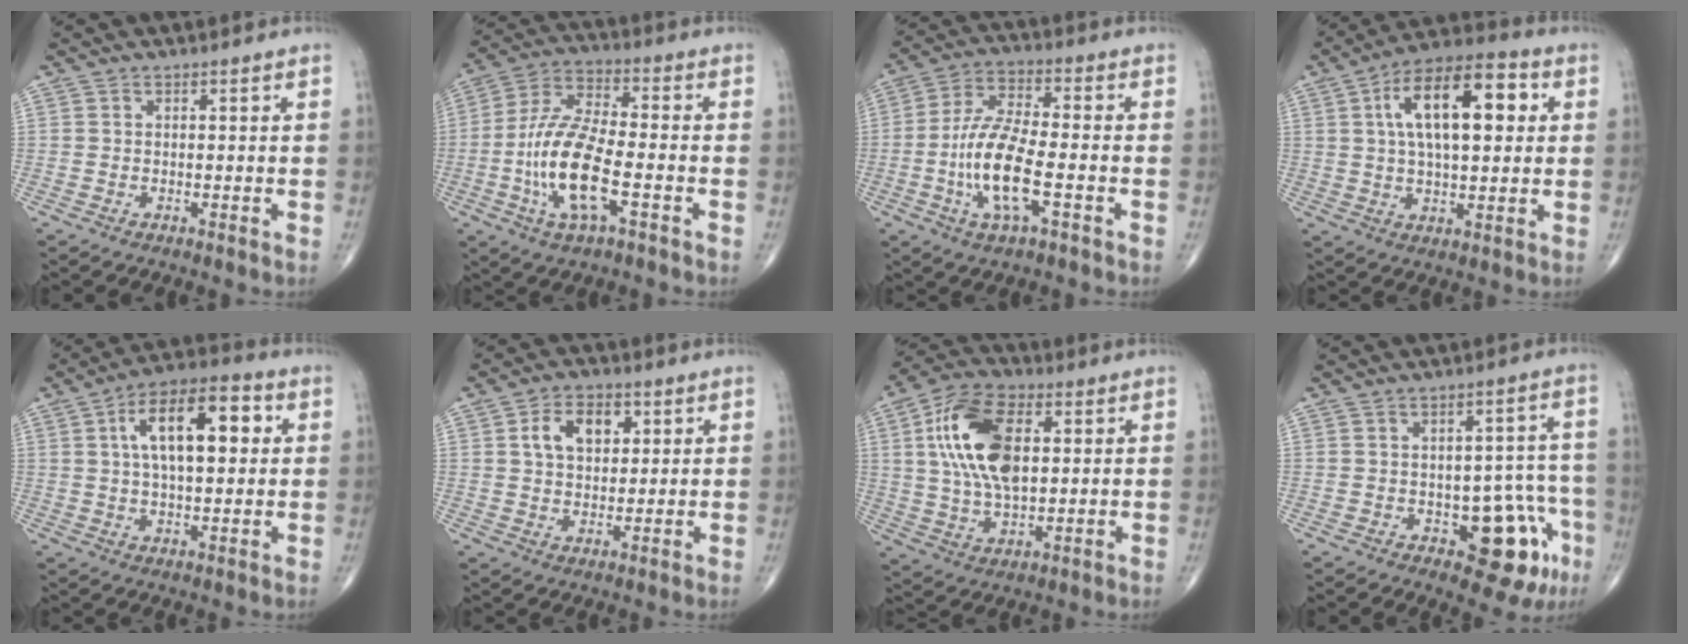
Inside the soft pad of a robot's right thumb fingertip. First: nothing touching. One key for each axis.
{"total": 15.0, "fx": -4.2, "fy": 5.3, "fz": 13.3, "tx": -0.277, "ty": 0.023, "tz": -0.081}
{"total": 13.1, "fx": -3.6, "fy": 4.1, "fz": 11.9, "tx": -0.246, "ty": 0.018, "tz": -0.070}
{"total": 17.3, "fx": 4.1, "fy": 7.9, "fz": 14.9, "tx": -0.225, "ty": 0.017, "tz": 0.059}
{"total": 15.3, "fx": 3.6, "fy": 7.1, "fz": 13.1, "tx": -0.196, "ty": 0.017, "tz": 0.051}
{"total": 8.4, "fx": 2.6, "fy": 5.4, "fz": 5.8, "tx": -0.075, "ty": -0.001, "tz": 0.042}
{"total": 16.7, "fx": 3.5, "fy": 9.0, "fz": 13.6, "tx": -0.254, "ty": 0.005, "tz": 0.061}
{"total": 12.1, "fx": -4.8, "fy": 6.1, "fz": 9.3, "tx": -0.067, "ty": 0.033, "tz": -0.053}